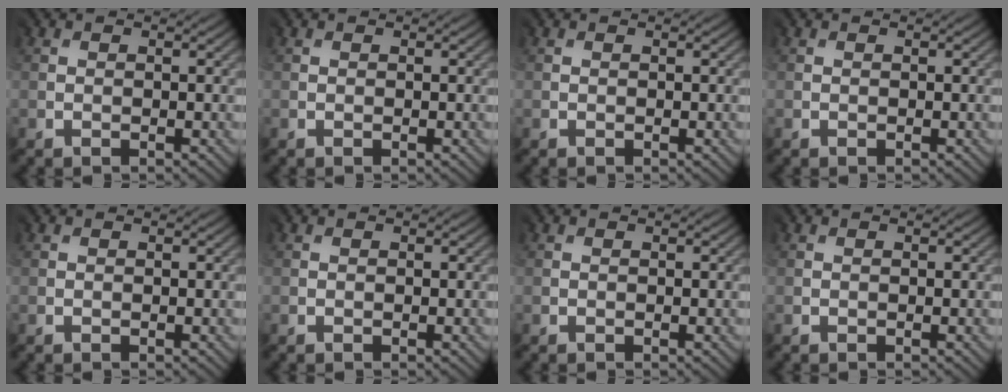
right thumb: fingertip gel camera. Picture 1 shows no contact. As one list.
[{"total": 0.0}, {"total": 0.0}, {"total": 0.0}, {"total": 0.0}, {"total": 0.0}, {"total": 0.0}, {"total": 0.0}]